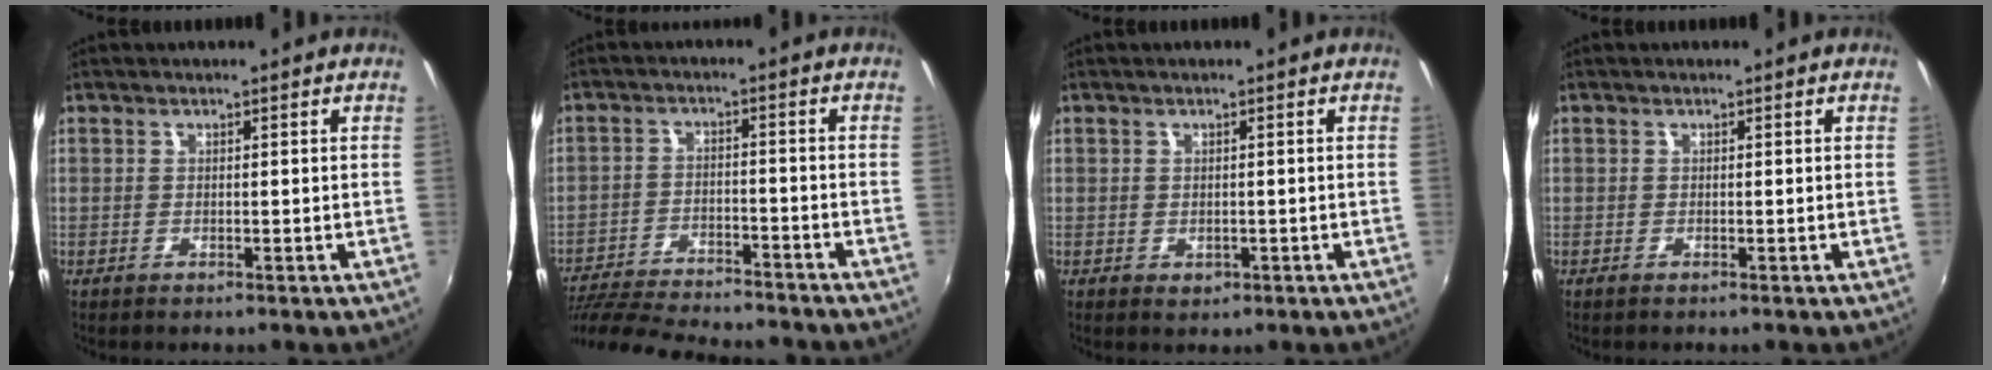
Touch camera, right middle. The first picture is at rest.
{"total": 20.2, "force": [-17.9, 3.7, 8.7], "torque": [-0.180, -0.028, -0.273]}
{"total": 1.2, "force": [-0.3, 1.0, 0.7], "torque": [-0.008, -0.002, -0.002]}
{"total": 0.0}